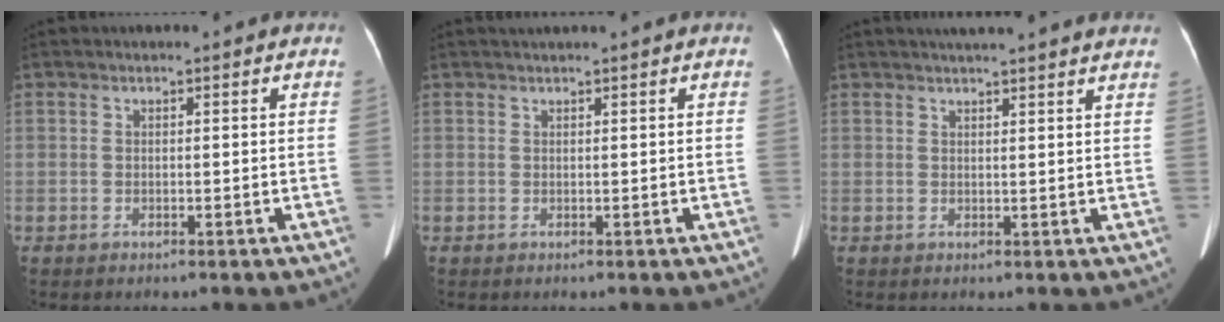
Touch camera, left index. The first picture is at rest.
{"total": 1.0, "force": [0.8, -0.3, 0.6], "torque": [-0.014, 0.014, 0.023]}
{"total": 11.9, "force": [10.7, 0.6, 5.3], "torque": [-0.074, 0.026, 0.123]}